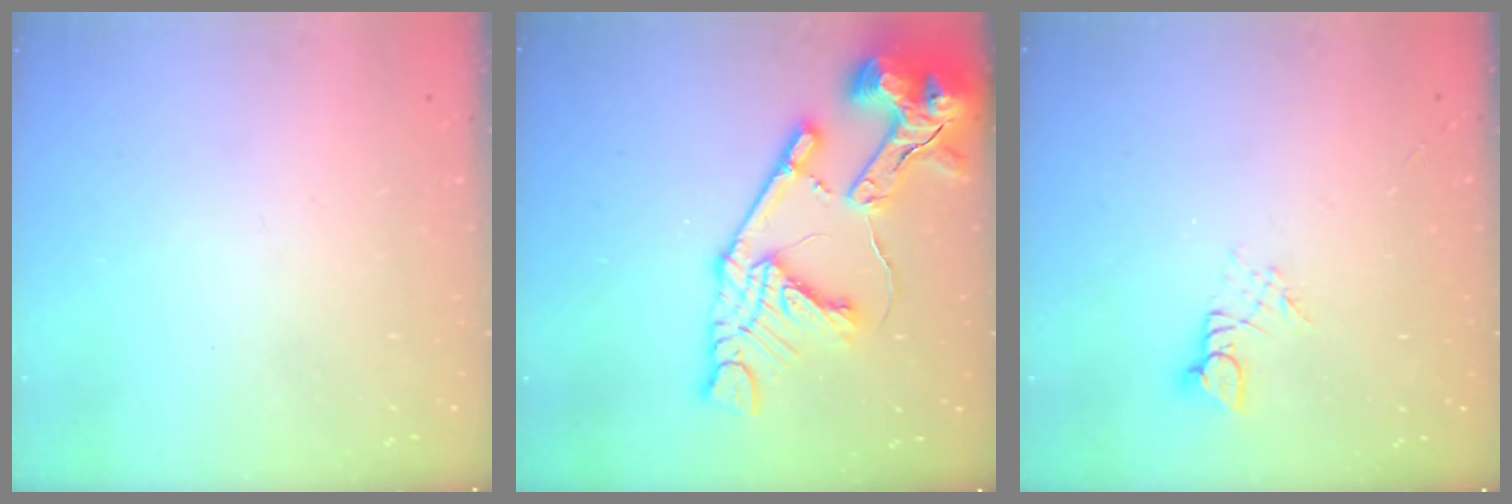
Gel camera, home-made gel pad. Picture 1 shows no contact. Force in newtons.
{"total": 21.7, "press": 21.5, "slide": 2.5}
{"total": 2.7, "press": 2.7, "slide": 0.3}